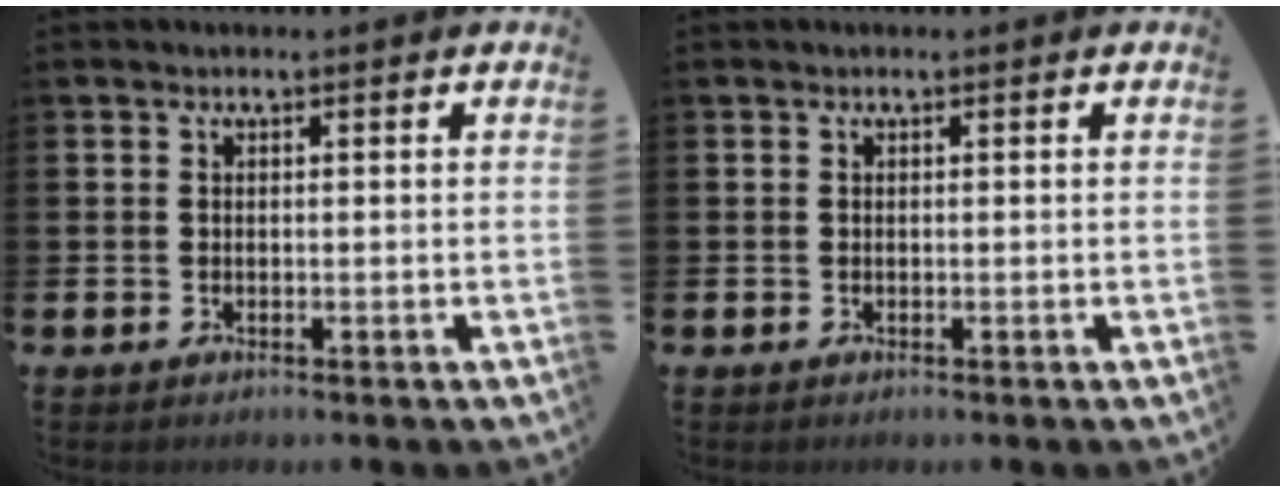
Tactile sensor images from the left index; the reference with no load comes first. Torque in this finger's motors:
{"motor_torque": [-0.04, 0.04, 0.00, 0.00]}